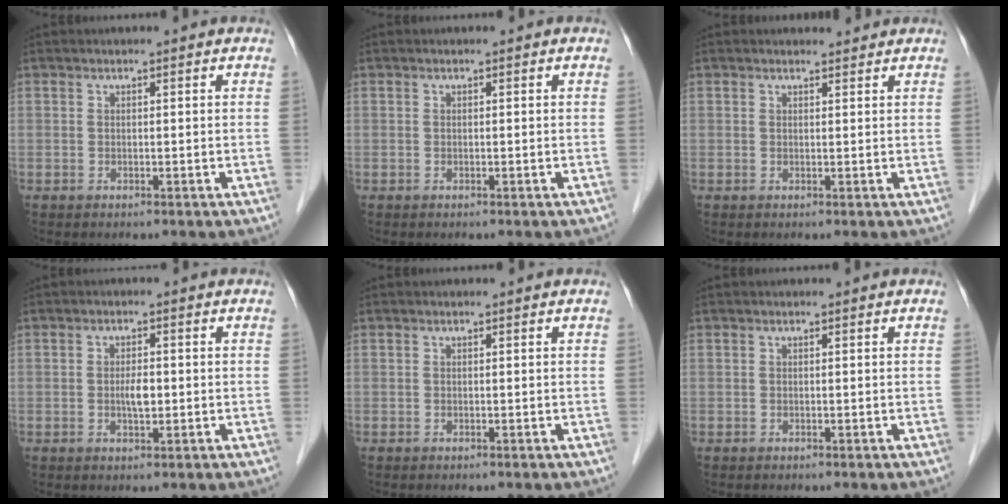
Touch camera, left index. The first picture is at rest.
{"total": 0.0}
{"total": 1.8, "force": [1.7, 0.5, 0.2], "torque": [-0.007, 0.005, 0.024]}
{"total": 2.6, "force": [-0.5, 1.0, 2.4], "torque": [-0.044, -0.001, -0.006]}
{"total": 0.0}
{"total": 0.0}